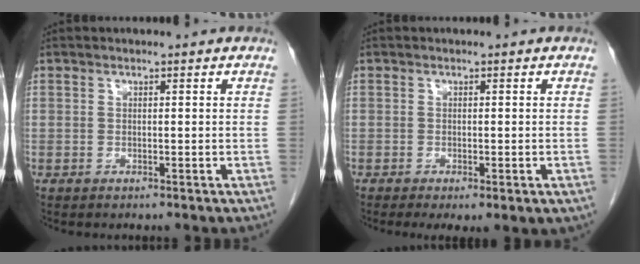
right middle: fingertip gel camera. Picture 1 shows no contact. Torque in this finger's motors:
{"motor_torque": [1.35, -0.79, 0.23, 0.11]}